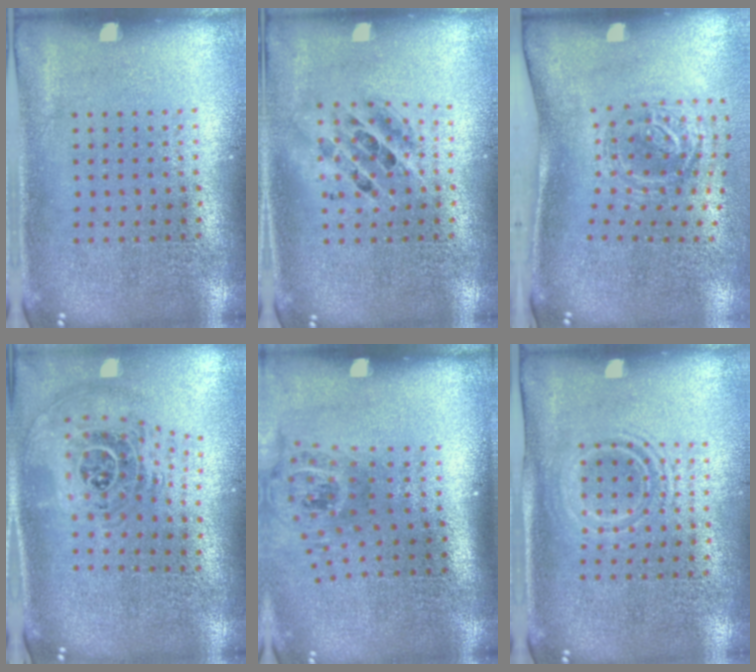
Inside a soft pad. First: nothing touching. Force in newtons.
{"total": 1.4, "press": 1.2, "slide": 0.7}
{"total": 1.8, "press": 1.2, "slide": 1.3}
{"total": 1.7, "press": 1.4, "slide": 1.0}
{"total": 1.9, "press": 1.4, "slide": 1.3}
{"total": 1.4, "press": 1.2, "slide": 0.7}